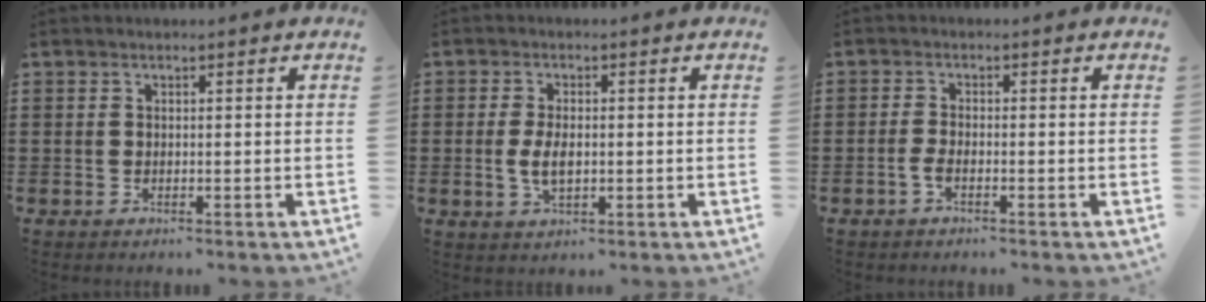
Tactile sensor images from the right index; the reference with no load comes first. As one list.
[{"total": 3.7, "force": [-0.1, 1.9, 3.2], "torque": [-0.068, 0.003, -0.005]}, {"total": 1.8, "force": [-0.9, 0.4, 1.5], "torque": [-0.034, -0.003, -0.019]}]